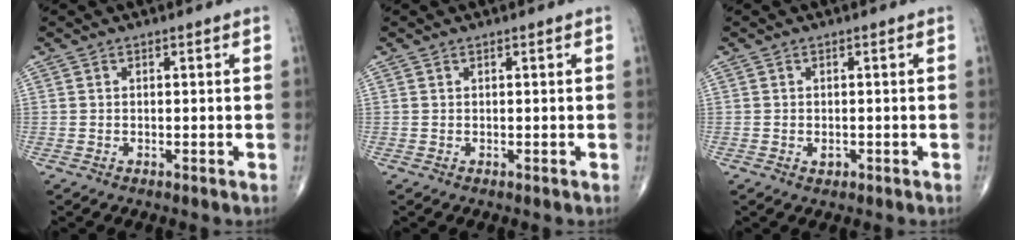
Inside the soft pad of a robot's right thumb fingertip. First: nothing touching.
{"total": 0.0}
{"total": 1.0, "force": [-0.3, 0.8, 0.6], "torque": [-0.006, 0.000, -0.004]}